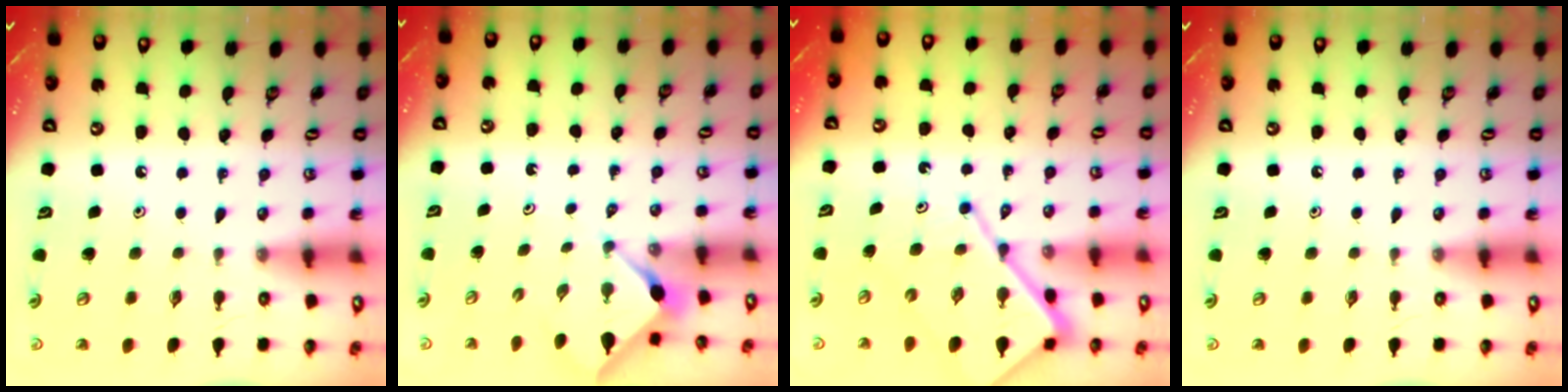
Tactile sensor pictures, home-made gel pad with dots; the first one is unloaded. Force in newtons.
{"total": 2.9, "press": 2.8, "slide": 0.5}
{"total": 12.3, "press": 12.2, "slide": 1.3}
{"total": 0.0}